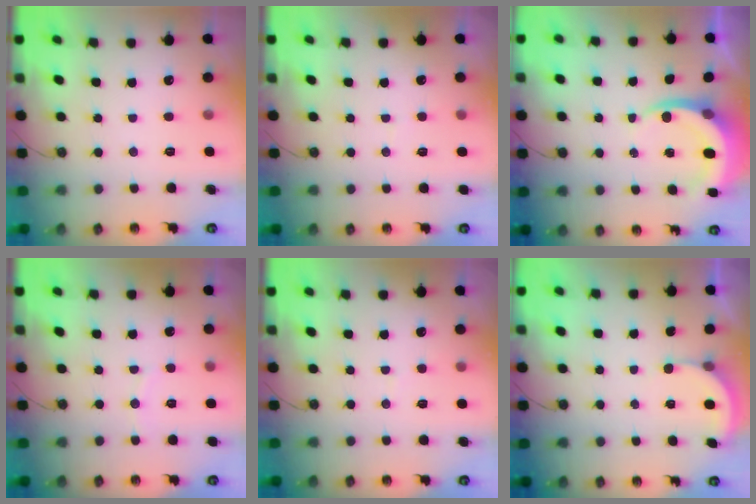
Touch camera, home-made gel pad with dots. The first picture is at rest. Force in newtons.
{"total": 2.6, "press": 2.0, "slide": 1.6}
{"total": 5.5, "press": 5.5, "slide": 0.5}
{"total": 3.7, "press": 3.6, "slide": 0.8}
{"total": 2.6, "press": 2.6, "slide": 0.2}
{"total": 1.6, "press": 1.6, "slide": 0.3}